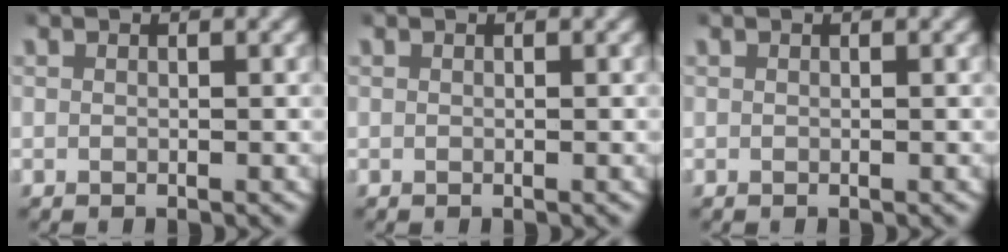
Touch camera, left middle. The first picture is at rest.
{"total": 0.0}
{"total": 0.0}